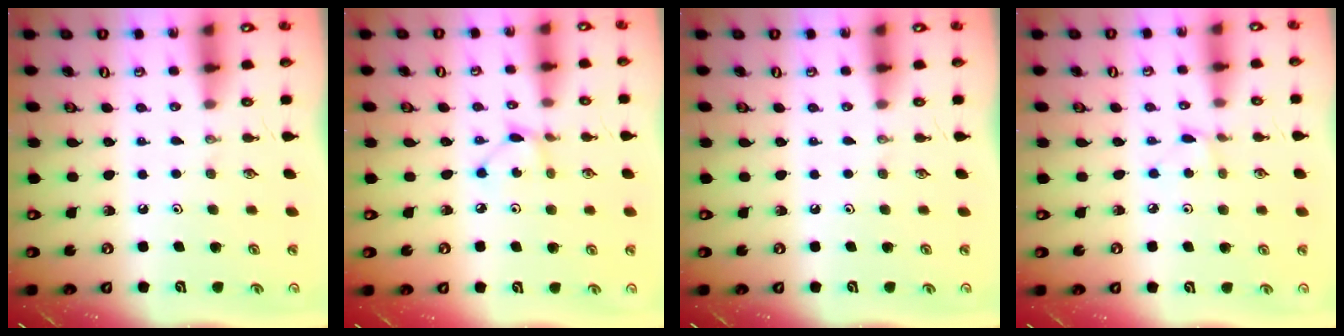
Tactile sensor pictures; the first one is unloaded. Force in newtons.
{"total": 2.6, "press": 2.6, "slide": 0.0}
{"total": 0.0}
{"total": 2.1, "press": 2.1, "slide": 0.2}